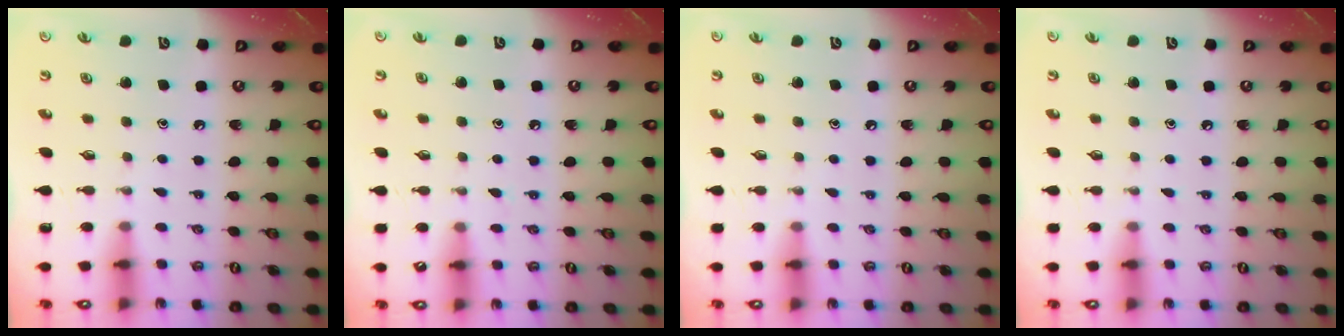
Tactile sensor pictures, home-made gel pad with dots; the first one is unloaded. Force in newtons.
{"total": 4.6, "press": 4.6, "slide": 0.5}
{"total": 2.9, "press": 2.8, "slide": 0.4}
{"total": 2.9, "press": 2.8, "slide": 0.4}